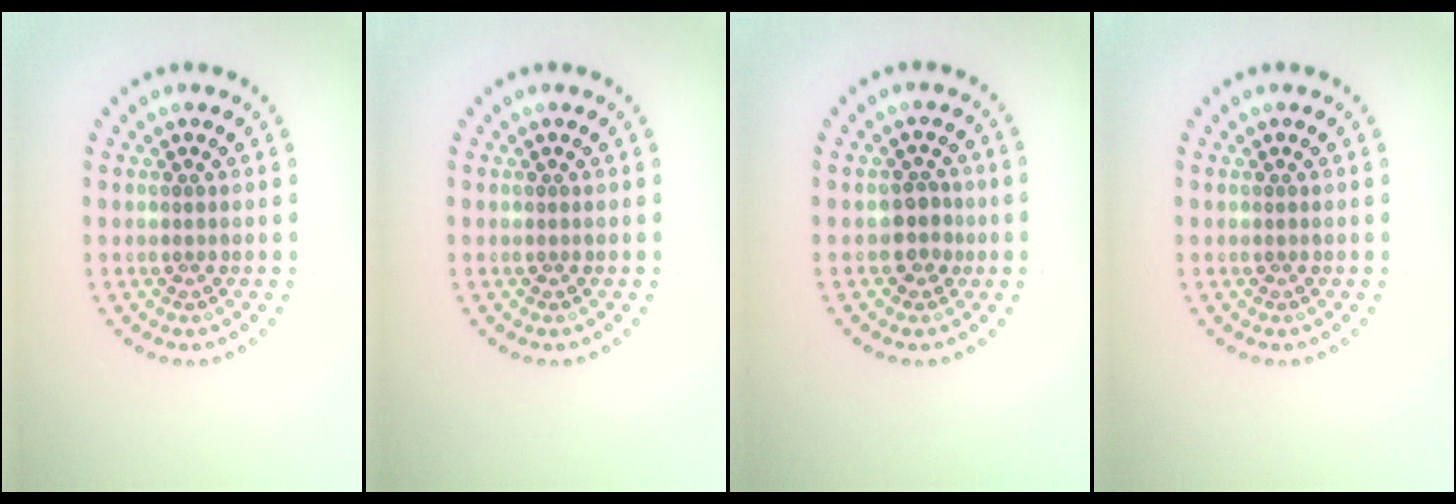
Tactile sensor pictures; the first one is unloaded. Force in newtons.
{"total": 0.0}
{"total": 2.1, "press": 1.8, "slide": 1.0}
{"total": 0.0}